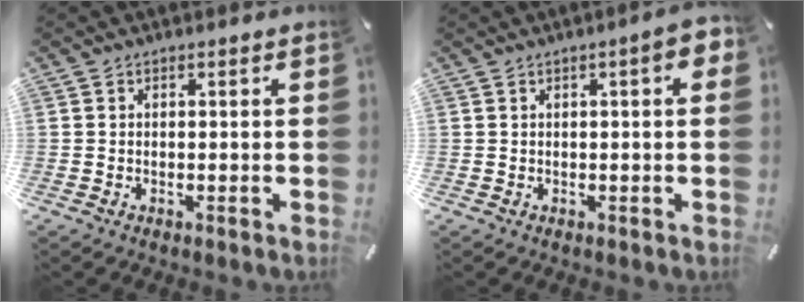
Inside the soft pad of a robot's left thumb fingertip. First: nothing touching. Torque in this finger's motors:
{"motor_torque": [1.12, 1.01, 0.75, -0.81, 0.23]}